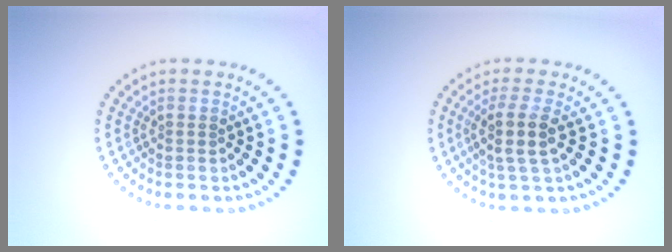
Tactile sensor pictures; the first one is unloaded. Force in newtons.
{"total": 2.9, "press": 2.4, "slide": 1.7}